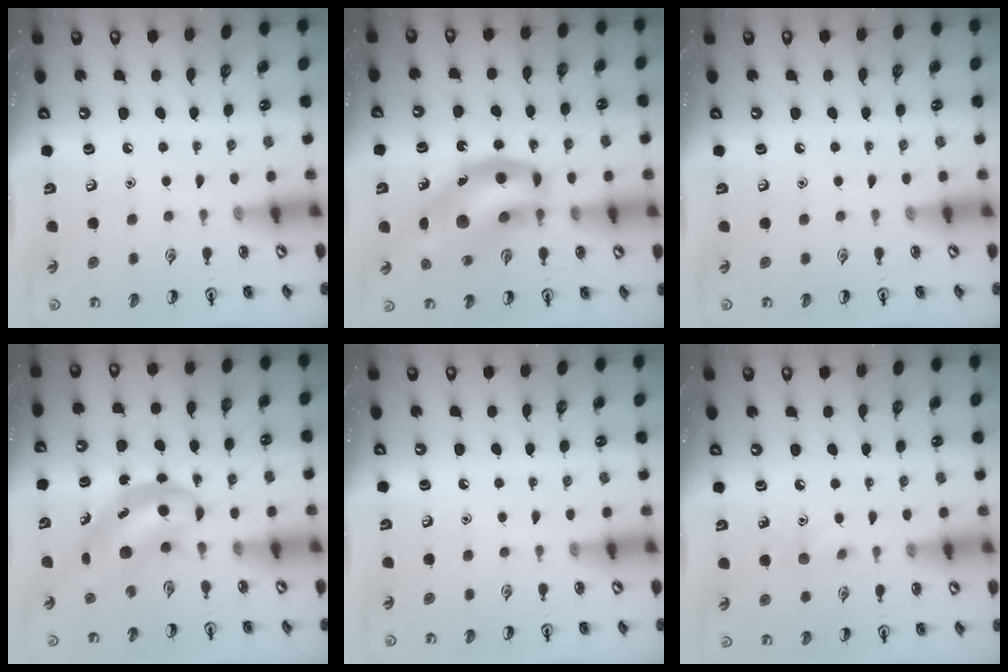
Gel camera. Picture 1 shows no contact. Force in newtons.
{"total": 17.6, "press": 17.2, "slide": 3.8}
{"total": 0.0}
{"total": 4.7, "press": 4.6, "slide": 0.3}
{"total": 0.0}
{"total": 5.4, "press": 5.2, "slide": 1.7}